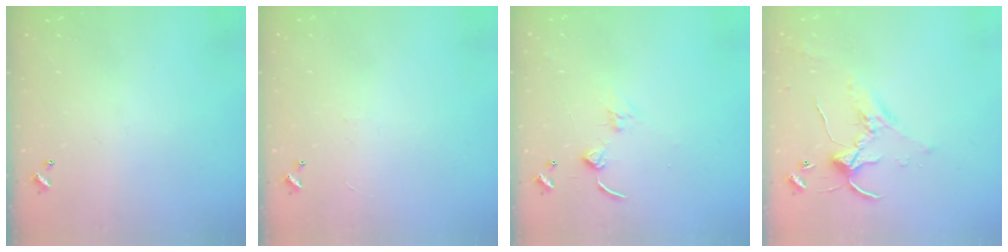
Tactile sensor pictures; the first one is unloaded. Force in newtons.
{"total": 1.3, "press": 1.3, "slide": 0.4}
{"total": 1.4, "press": 1.3, "slide": 0.3}
{"total": 1.5, "press": 1.5, "slide": 0.3}